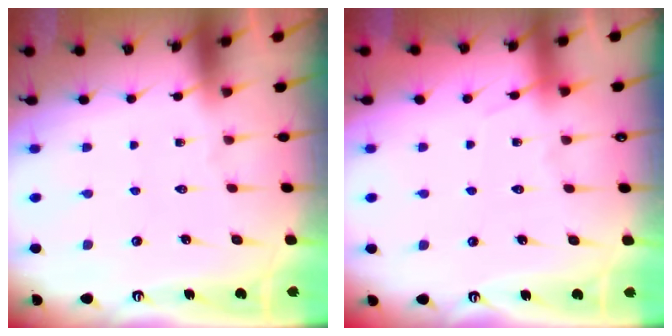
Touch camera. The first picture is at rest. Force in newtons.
{"total": 5.0, "press": 5.0, "slide": 0.7}